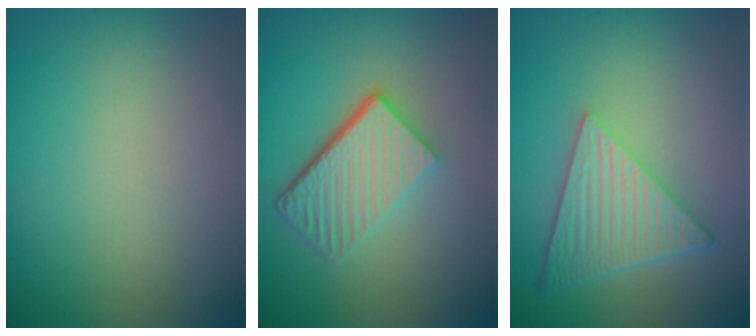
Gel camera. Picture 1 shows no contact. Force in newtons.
{"total": 5.5, "press": 3.9, "slide": 3.9}
{"total": 6.6, "press": 4.6, "slide": 4.7}